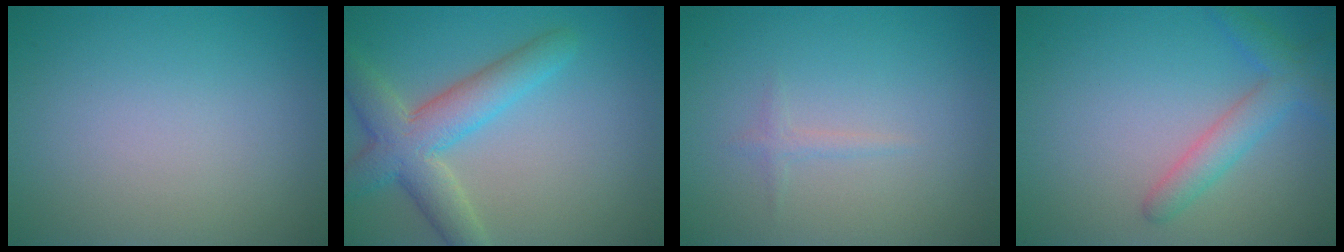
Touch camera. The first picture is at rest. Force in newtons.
{"total": 5.8, "press": 5.8, "slide": 0.3}
{"total": 0.8, "press": 0.8, "slide": 0.1}
{"total": 3.0, "press": 3.0, "slide": 0.2}